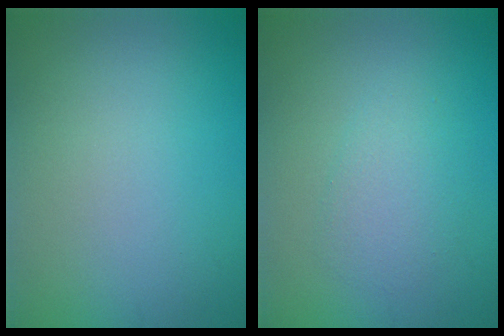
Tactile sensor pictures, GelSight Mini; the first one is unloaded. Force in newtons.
{"total": 2.2, "press": 2.2, "slide": 0.1}